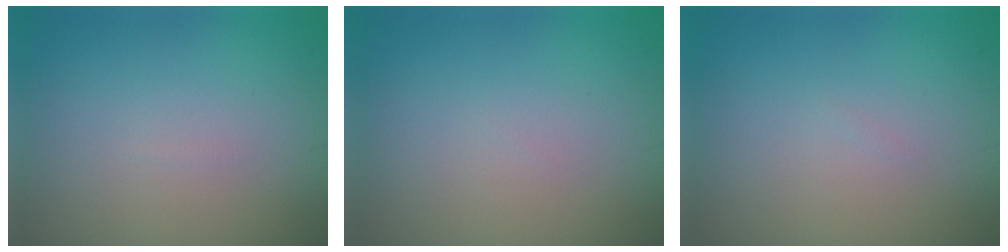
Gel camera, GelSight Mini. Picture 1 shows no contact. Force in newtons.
{"total": 0.0}
{"total": 0.0}